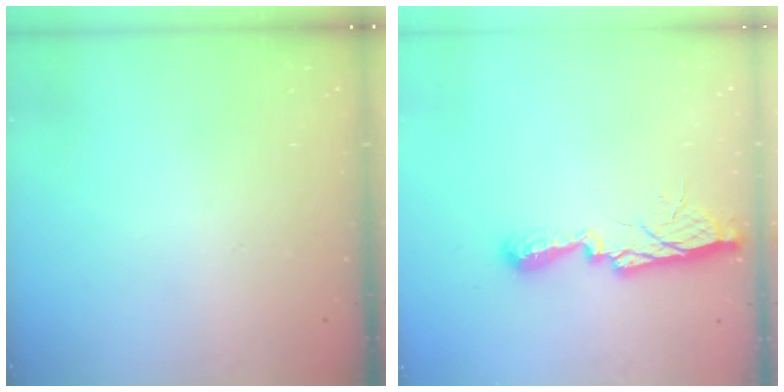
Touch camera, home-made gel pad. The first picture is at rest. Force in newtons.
{"total": 10.1, "press": 10.1, "slide": 0.7}